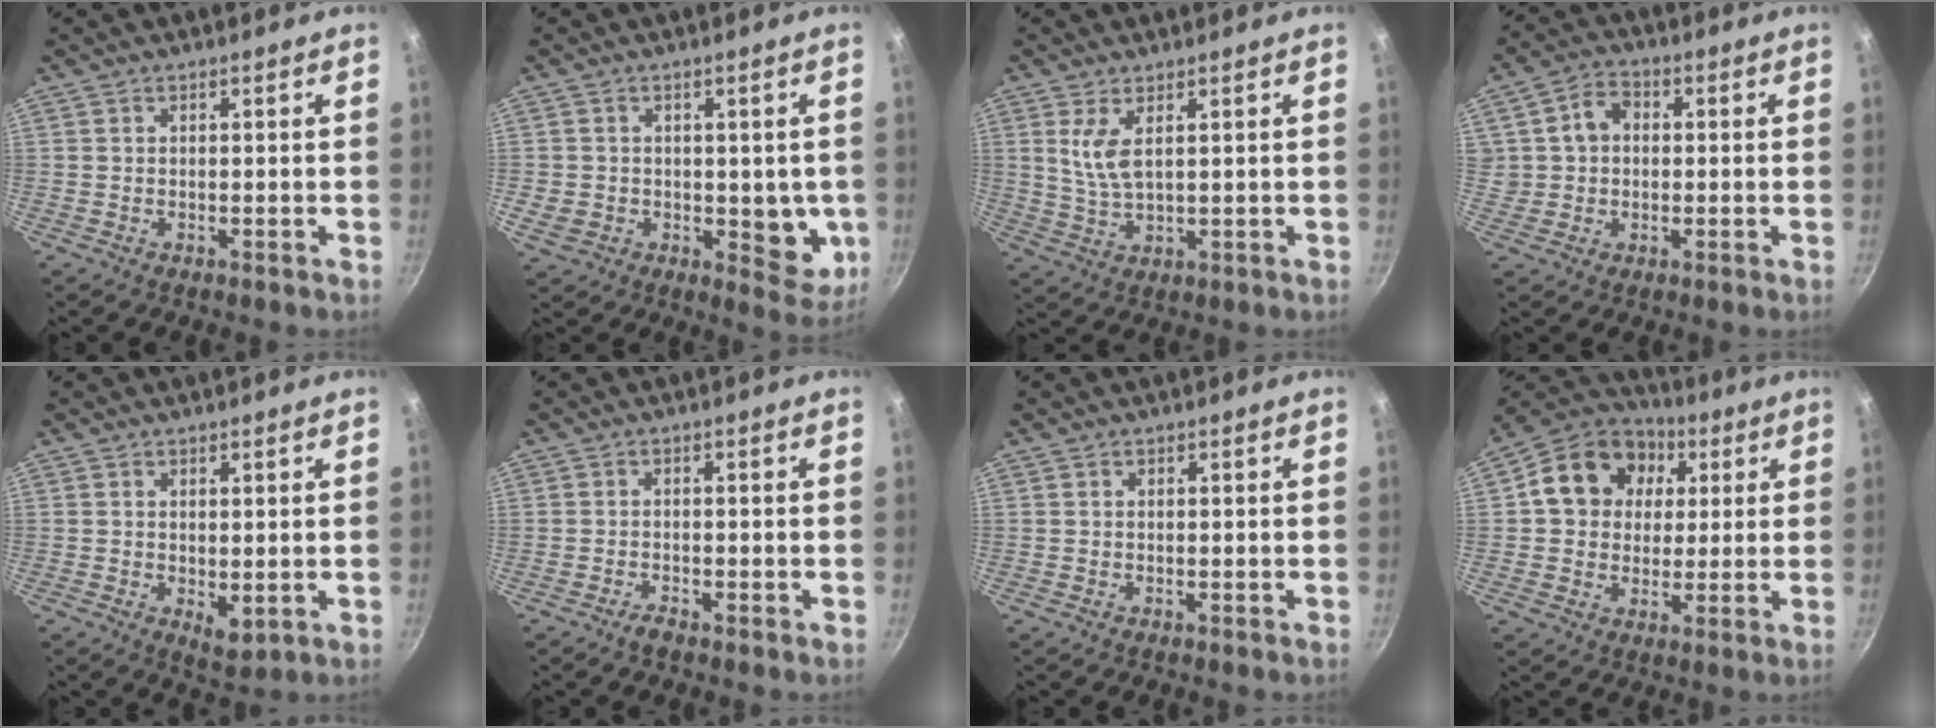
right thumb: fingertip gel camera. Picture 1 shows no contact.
{"total": 10.1, "force": [-0.6, 7.3, 6.9], "torque": [-0.065, -0.019, -0.003]}
{"total": 5.6, "force": [2.0, 2.3, 4.7], "torque": [-0.094, -0.017, 0.047]}
{"total": 6.8, "force": [0.9, 5.7, 3.5], "torque": [-0.028, 0.016, 0.012]}
{"total": 3.7, "force": [0.3, 2.1, 3.0], "torque": [-0.044, -0.015, 0.006]}
{"total": 1.6, "force": [-1.3, 0.5, 0.8], "torque": [-0.017, 0.011, -0.027]}
{"total": 0.0}
{"total": 15.3, "force": [3.6, 12.7, 7.7], "torque": [-0.106, 0.015, 0.043]}